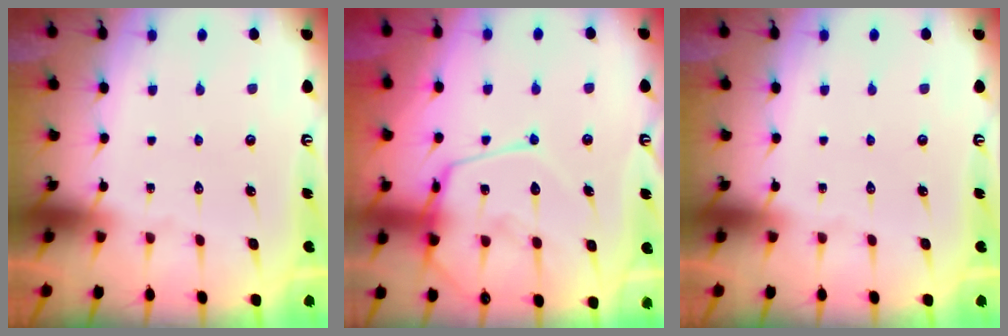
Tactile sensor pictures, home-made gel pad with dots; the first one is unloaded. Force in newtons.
{"total": 16.3, "press": 16.2, "slide": 1.5}
{"total": 0.0}